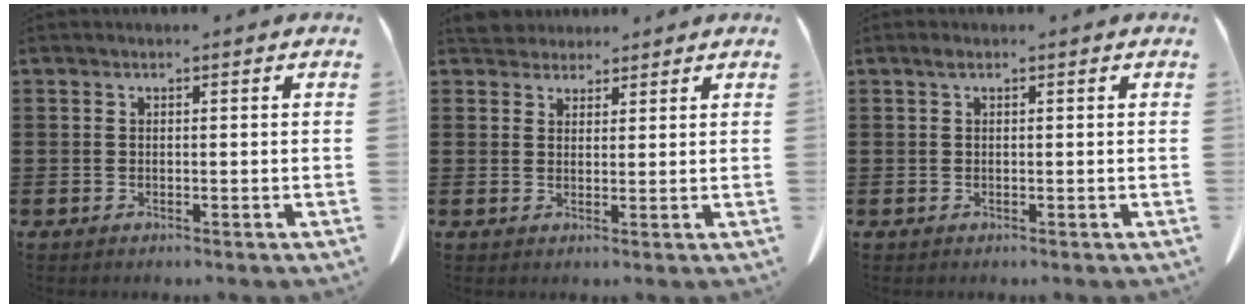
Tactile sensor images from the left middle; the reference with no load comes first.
{"total": 3.5, "force": [3.3, 1.1, 0.3], "torque": [-0.007, -0.008, 0.063]}
{"total": 0.7, "force": [0.3, 0.2, 0.6], "torque": [-0.014, 0.002, 0.006]}